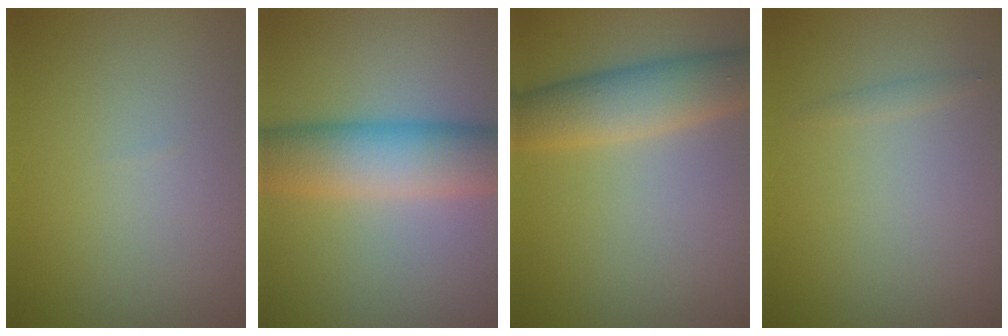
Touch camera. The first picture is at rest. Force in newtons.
{"total": 8.0, "press": 8.0, "slide": 0.2}
{"total": 5.6, "press": 5.6, "slide": 0.1}
{"total": 0.6, "press": 0.6, "slide": 0.0}